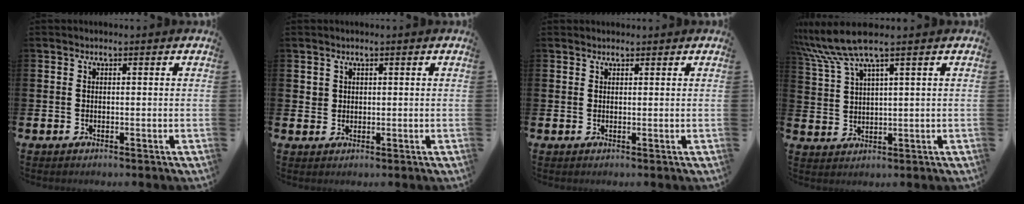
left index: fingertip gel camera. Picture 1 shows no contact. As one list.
[{"total": 1.5, "force": [1.0, 1.0, 0.1], "torque": [0.007, 0.001, 0.018]}, {"total": 0.9, "force": [0.9, 0.3, 0.0], "torque": [0.009, -0.002, 0.015]}, {"total": 7.3, "force": [5.7, 0.9, 4.5], "torque": [-0.107, -0.005, 0.103]}]